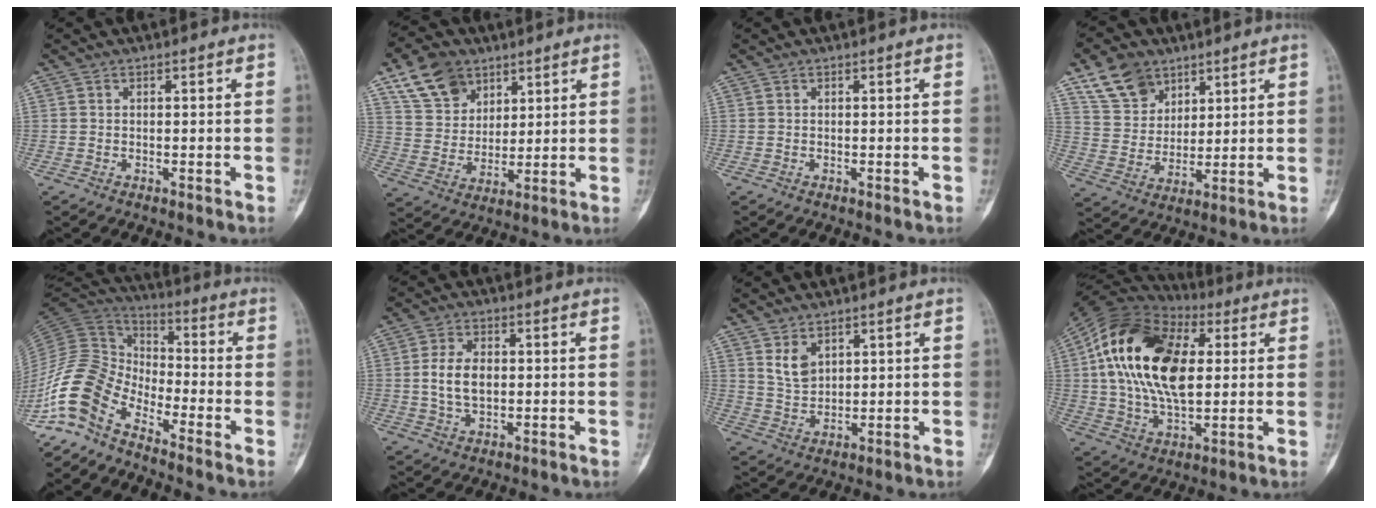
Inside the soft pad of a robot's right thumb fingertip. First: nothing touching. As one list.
[{"total": 12.1, "force": [7.2, 8.3, 5.0], "torque": [-0.069, -0.023, 0.140]}, {"total": 0.0}, {"total": 10.9, "force": [7.0, 7.4, 4.0], "torque": [-0.050, -0.029, 0.138]}, {"total": 12.6, "force": [-8.6, 6.4, 6.7], "torque": [-0.133, 0.084, -0.187]}, {"total": 6.9, "force": [0.2, 4.3, 5.4], "torque": [-0.098, 0.003, 0.005]}, {"total": 4.8, "force": [2.6, 3.0, 2.7], "torque": [-0.038, -0.021, 0.059]}, {"total": 23.5, "force": [4.2, 13.3, 18.9], "torque": [-0.343, 0.002, 0.064]}]